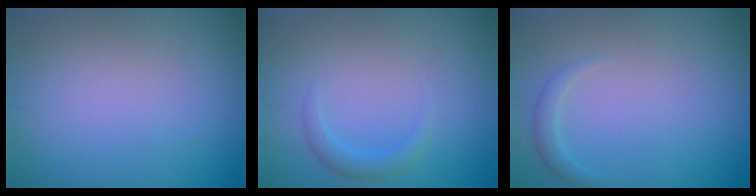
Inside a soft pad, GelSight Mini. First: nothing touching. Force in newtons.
{"total": 1.5, "press": 1.5, "slide": 0.1}
{"total": 1.2, "press": 1.2, "slide": 0.1}